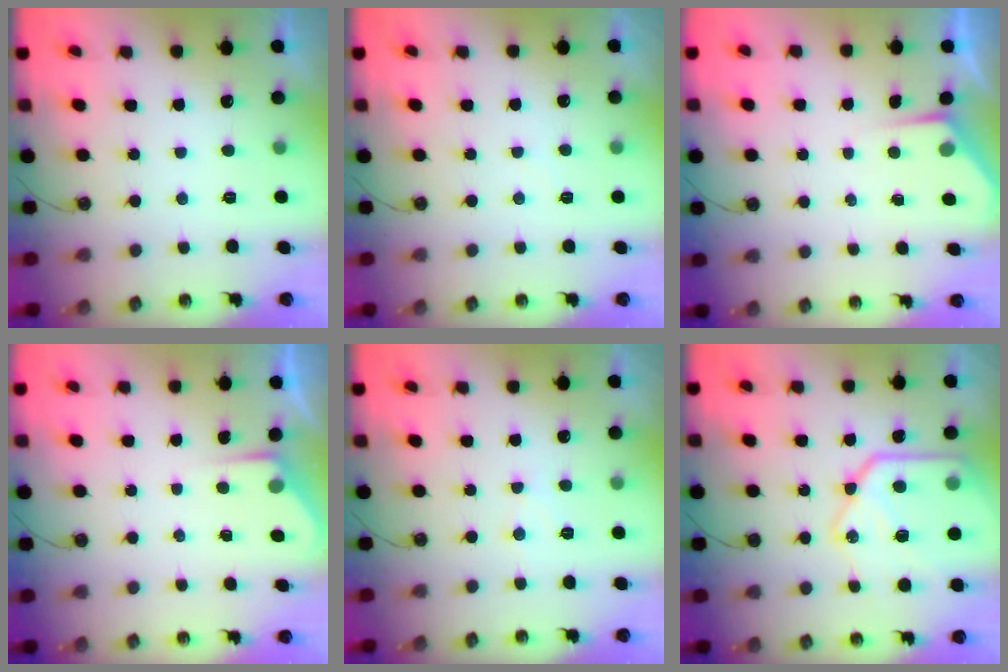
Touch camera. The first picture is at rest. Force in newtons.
{"total": 3.8, "press": 3.7, "slide": 0.6}
{"total": 2.9, "press": 2.8, "slide": 0.5}
{"total": 2.8, "press": 2.8, "slide": 0.4}
{"total": 5.5, "press": 5.5, "slide": 0.4}
{"total": 19.5, "press": 19.4, "slide": 2.0}